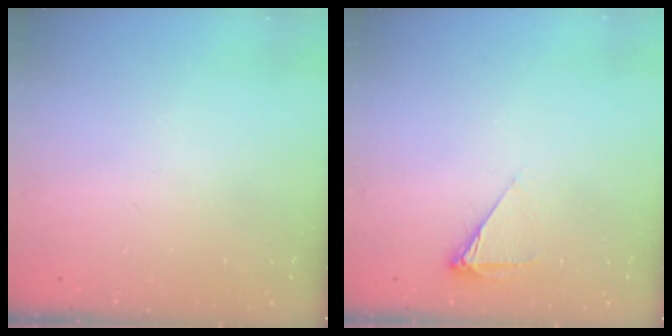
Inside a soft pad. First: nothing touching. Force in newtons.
{"total": 4.6, "press": 4.6, "slide": 0.7}